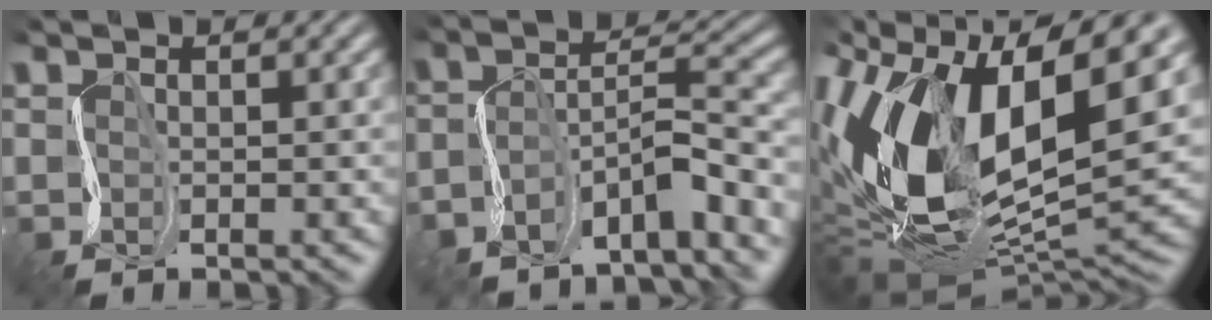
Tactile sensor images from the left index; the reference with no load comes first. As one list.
[{"total": 5.8, "force": [-4.6, 1.0, 3.4], "torque": [-0.056, 0.011, -0.094]}, {"total": 16.2, "force": [1.2, 9.5, 13.1], "torque": [-0.282, 0.011, 0.013]}]